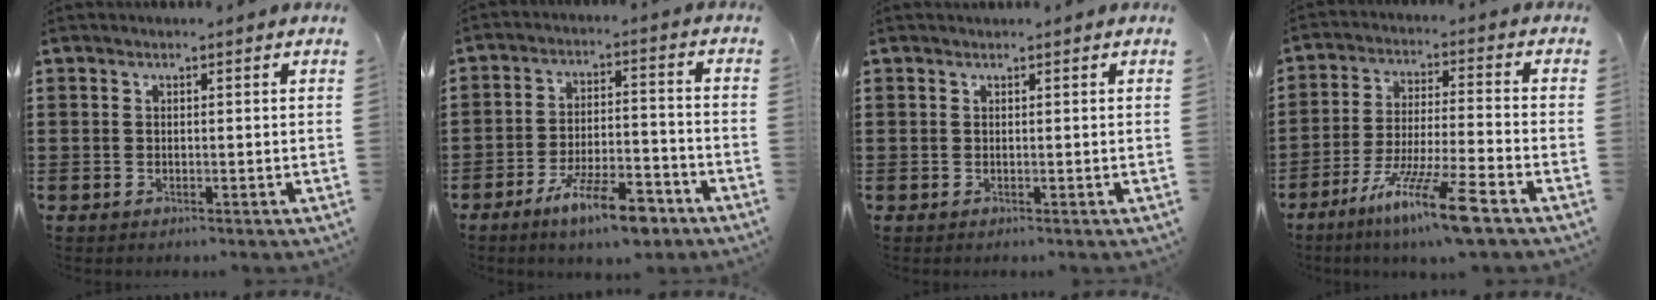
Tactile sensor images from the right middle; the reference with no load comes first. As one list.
[{"total": 9.6, "force": [-6.9, 2.3, 6.3], "torque": [-0.112, 0.012, -0.127]}, {"total": 0.0}, {"total": 11.7, "force": [-7.9, 0.5, 8.6], "torque": [-0.165, -0.003, -0.151]}]